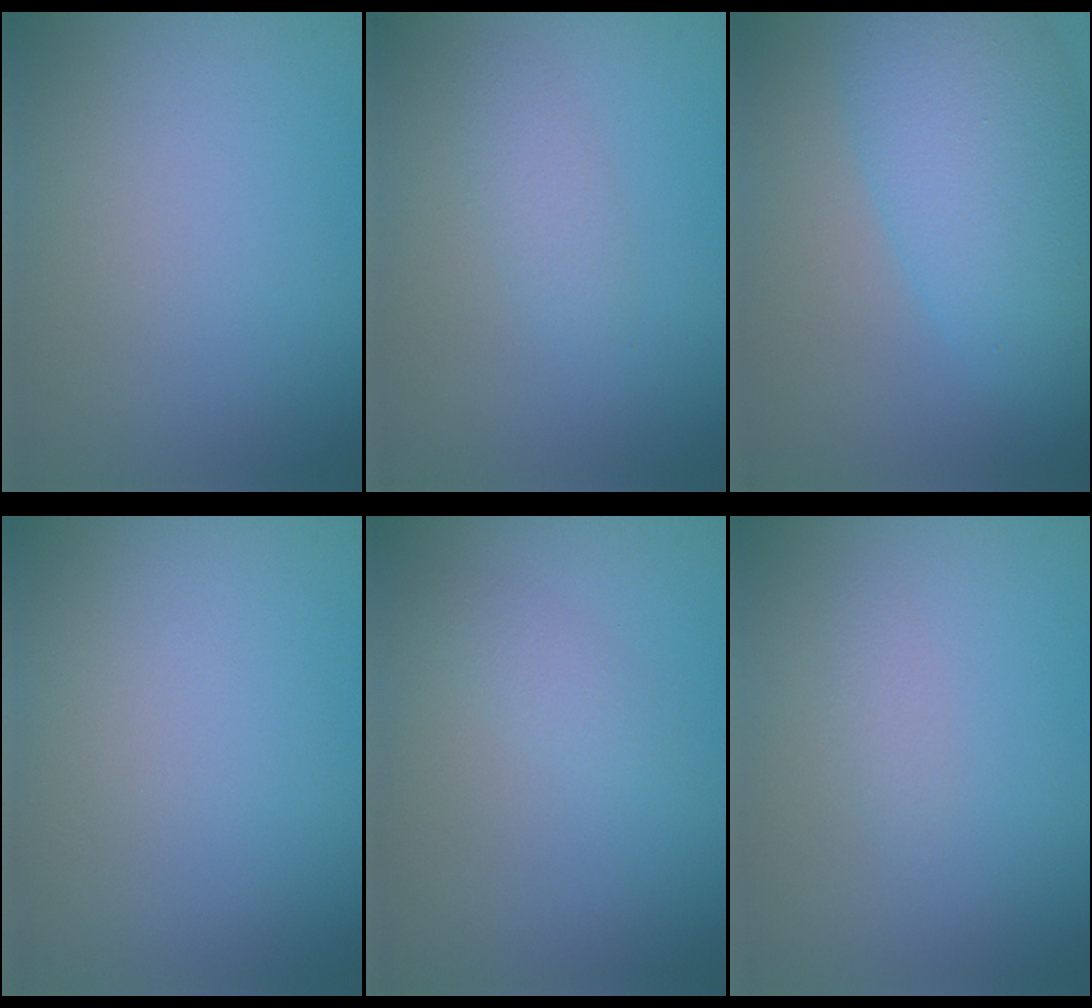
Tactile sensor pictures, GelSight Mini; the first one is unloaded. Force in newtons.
{"total": 1.6, "press": 1.6, "slide": 0.0}
{"total": 8.0, "press": 8.0, "slide": 0.1}
{"total": 0.0}
{"total": 1.2, "press": 1.2, "slide": 0.0}
{"total": 0.9, "press": 0.9, "slide": 0.1}